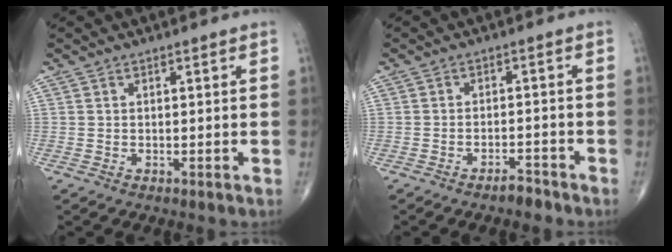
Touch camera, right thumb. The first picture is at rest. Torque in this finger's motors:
{"motor_torque": [-0.31, 0.26, -0.12, -0.09, 0.03]}